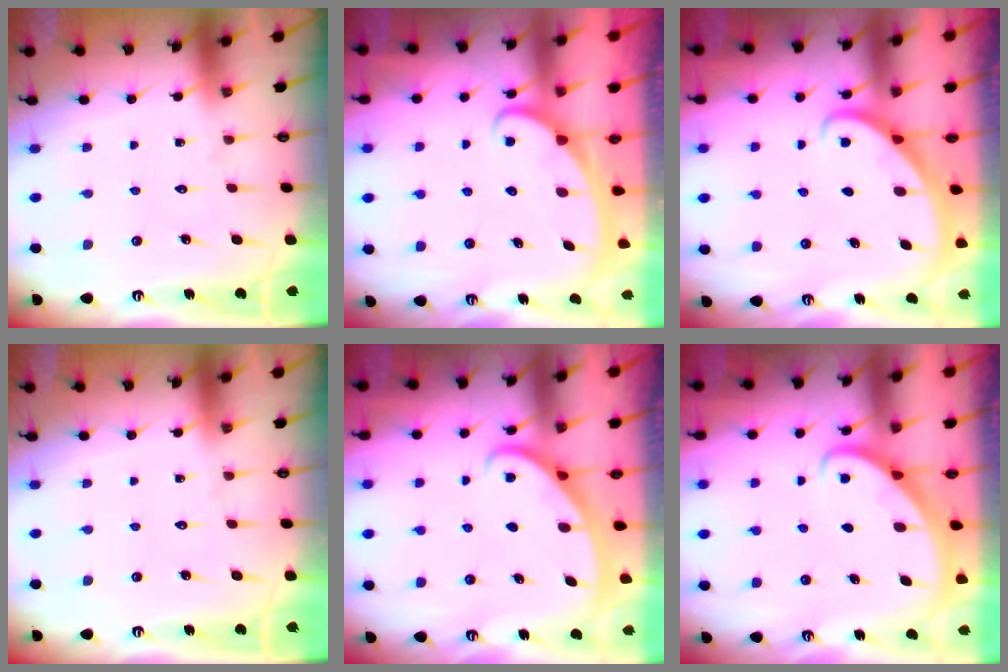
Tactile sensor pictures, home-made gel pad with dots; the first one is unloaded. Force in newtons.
{"total": 2.5, "press": 2.5, "slide": 0.4}
{"total": 2.8, "press": 2.8, "slide": 0.2}
{"total": 0.0}
{"total": 3.0, "press": 3.0, "slide": 0.1}
{"total": 2.7, "press": 2.7, "slide": 0.2}